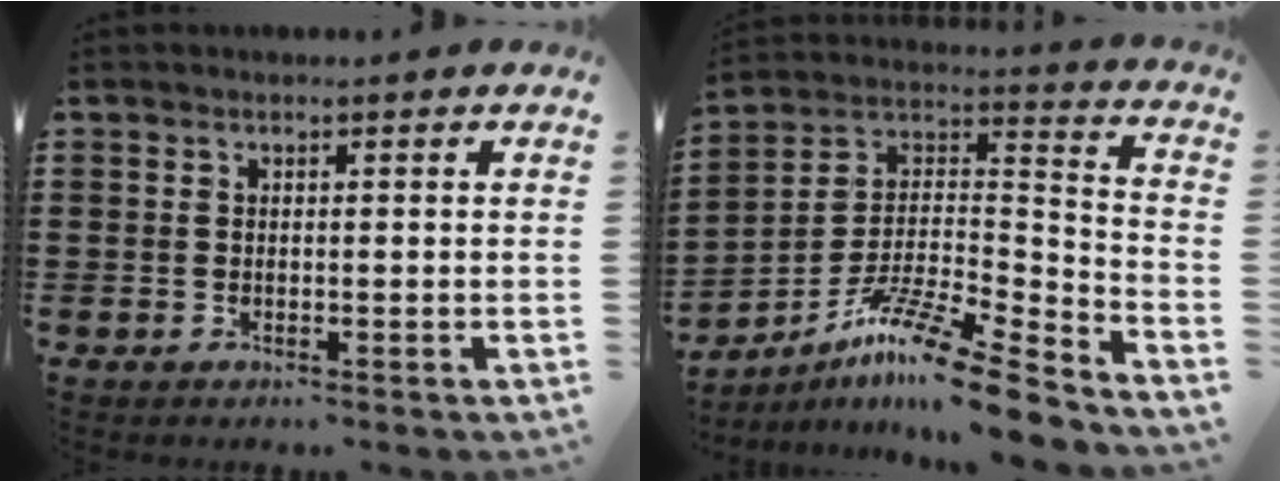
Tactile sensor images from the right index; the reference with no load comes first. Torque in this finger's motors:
{"motor_torque": [0.93, 0.79, 0.64, 0.14]}